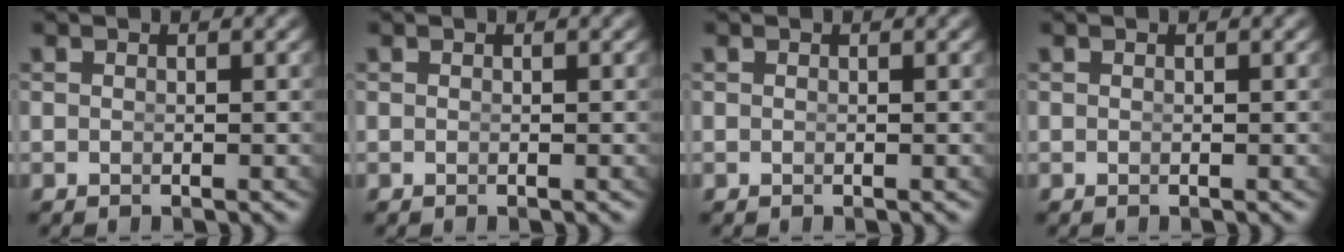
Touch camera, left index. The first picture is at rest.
{"total": 0.0}
{"total": 0.0}
{"total": 0.0}